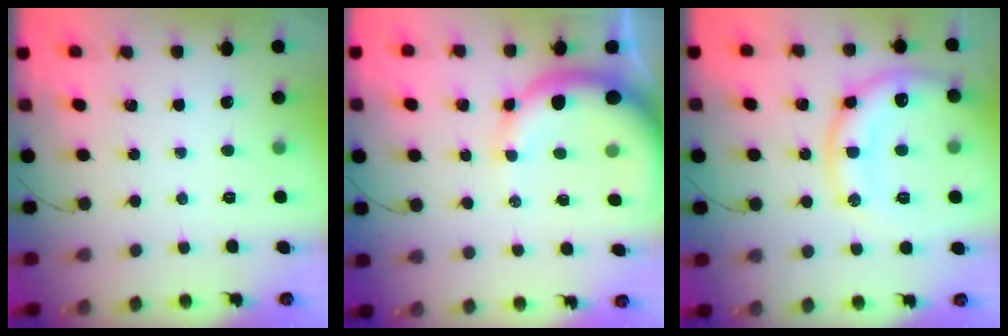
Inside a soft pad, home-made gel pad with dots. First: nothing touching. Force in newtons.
{"total": 13.0, "press": 12.7, "slide": 2.4}
{"total": 17.2, "press": 17.1, "slide": 1.7}